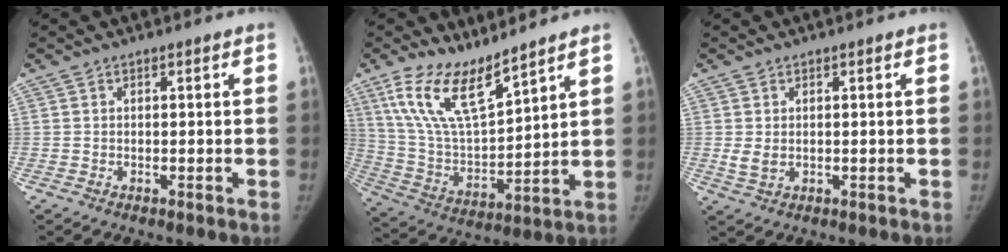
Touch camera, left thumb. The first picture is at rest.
{"total": 14.6, "force": [10.6, 4.3, 9.1], "torque": [-0.156, -0.062, 0.221]}
{"total": 2.3, "force": [0.1, 1.7, 1.6], "torque": [-0.029, -0.008, 0.009]}